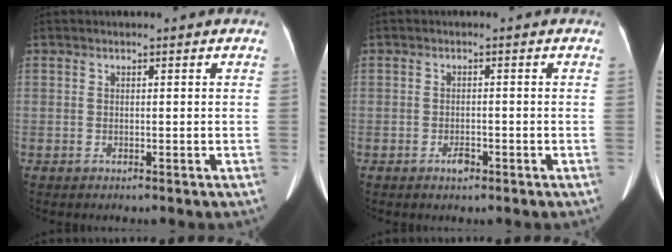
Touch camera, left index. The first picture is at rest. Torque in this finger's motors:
{"motor_torque": [0.20, 0.14, 0.01, 0.00]}